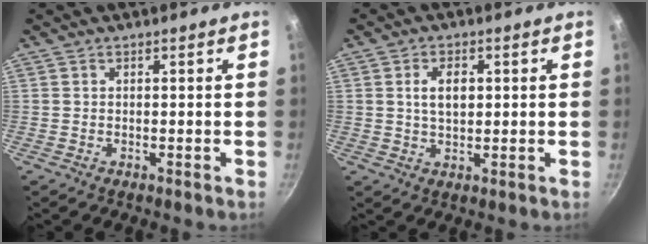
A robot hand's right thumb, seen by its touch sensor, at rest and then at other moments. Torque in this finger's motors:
{"motor_torque": [0.03, 1.40, 0.48, 0.39, 0.09]}